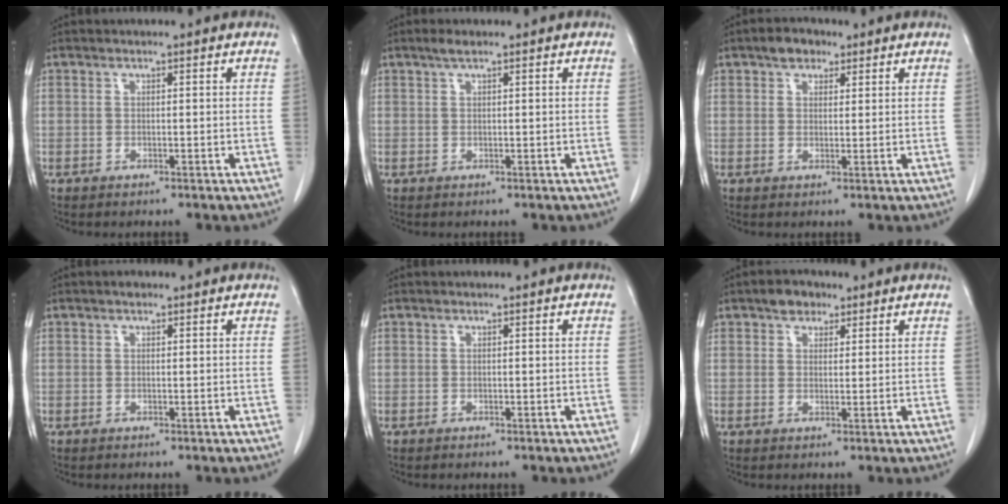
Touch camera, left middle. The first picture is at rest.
{"total": 1.5, "force": [1.1, 0.2, 1.0], "torque": [-0.026, 0.007, 0.022]}
{"total": 3.4, "force": [2.2, 2.2, 1.5], "torque": [-0.027, 0.010, 0.037]}
{"total": 0.7, "force": [0.5, 0.3, 0.3], "torque": [-0.009, 0.004, 0.007]}
{"total": 0.0}
{"total": 3.4, "force": [2.2, 2.1, 1.4], "torque": [-0.024, 0.009, 0.037]}